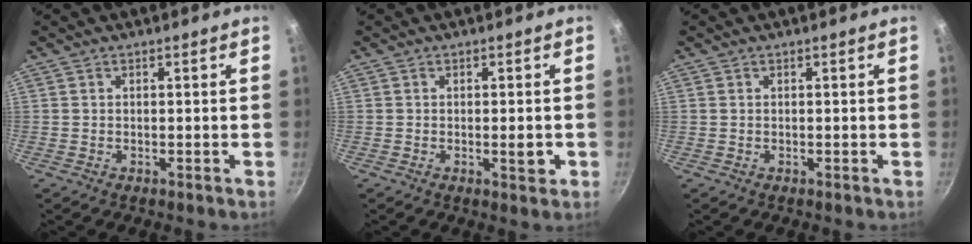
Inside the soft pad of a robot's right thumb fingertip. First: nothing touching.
{"total": 2.6, "force": [-0.5, 0.9, 2.4], "torque": [-0.024, 0.004, -0.005]}
{"total": 0.0}